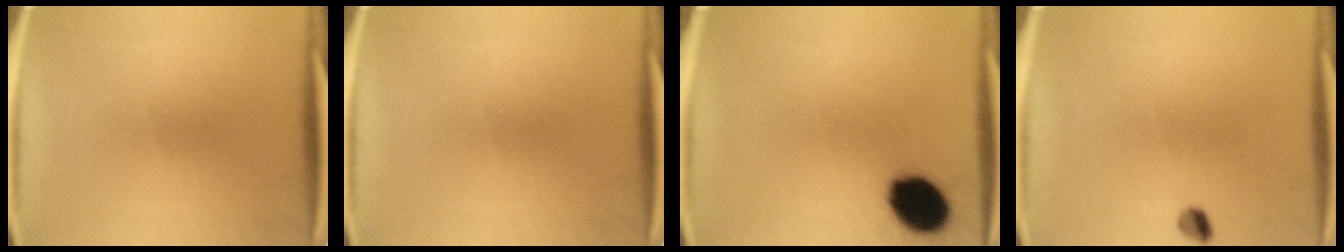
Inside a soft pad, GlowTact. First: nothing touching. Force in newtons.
{"total": 0.0}
{"total": 12.2}
{"total": 2.3}